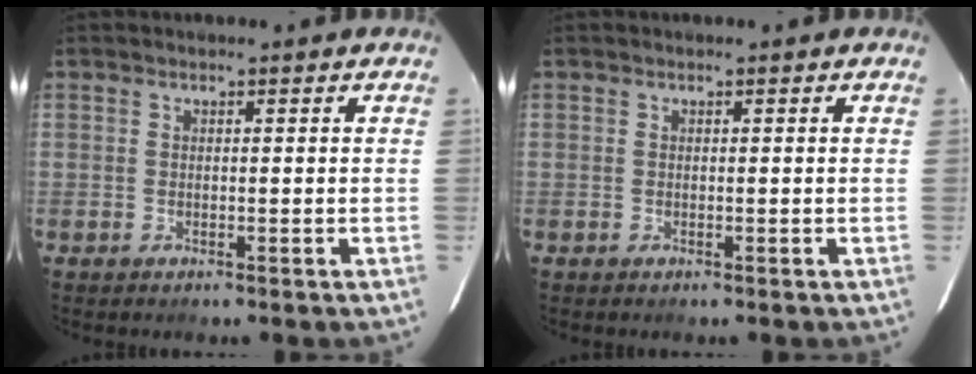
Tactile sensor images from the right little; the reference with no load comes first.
{"total": 0.0}